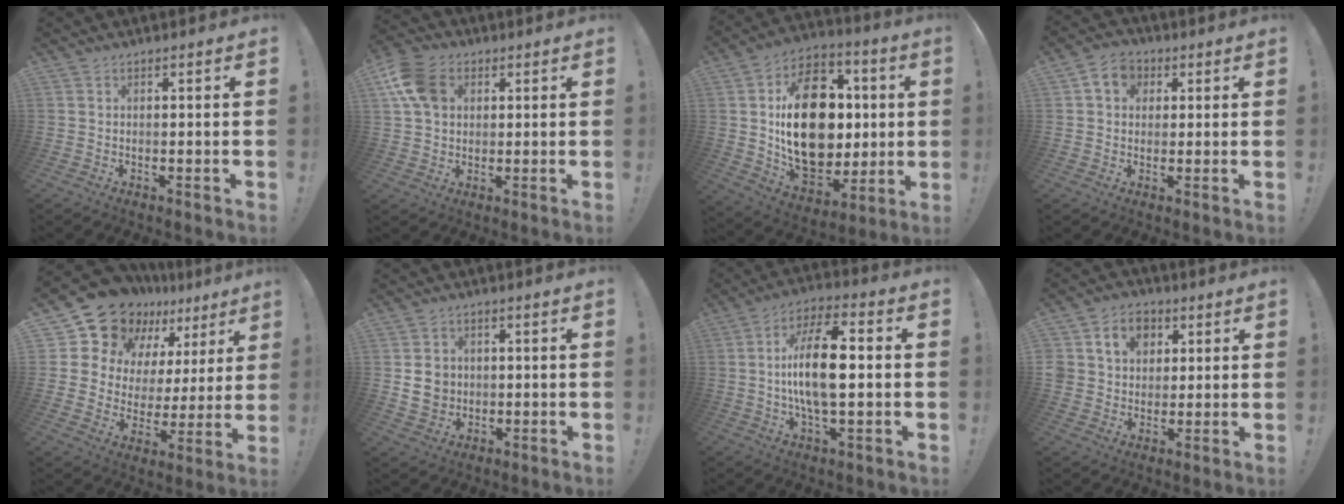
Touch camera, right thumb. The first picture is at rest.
{"total": 11.6, "force": [3.7, 8.8, 6.7], "torque": [-0.126, 0.002, 0.078]}
{"total": 25.3, "force": [2.8, 17.8, 17.7], "torque": [-0.286, -0.006, 0.075]}
{"total": 6.7, "force": [2.2, 5.6, 2.9], "torque": [-0.038, 0.000, 0.041]}
{"total": 16.5, "force": [13.5, 8.3, 4.6], "torque": [-0.082, -0.109, 0.261]}
{"total": 7.7, "force": [0.1, 7.0, 3.4], "torque": [-0.053, 0.009, 0.006]}
{"total": 15.5, "force": [-0.3, 6.2, 14.2], "torque": [-0.256, 0.002, -0.017]}
{"total": 10.9, "force": [4.2, 9.0, 4.5], "torque": [-0.074, -0.010, 0.084]}